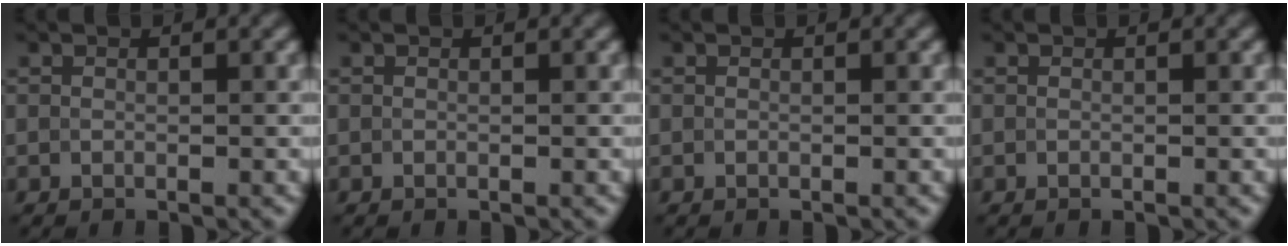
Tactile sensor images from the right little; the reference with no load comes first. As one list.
[{"total": 0.0}, {"total": 0.0}, {"total": 0.0}]